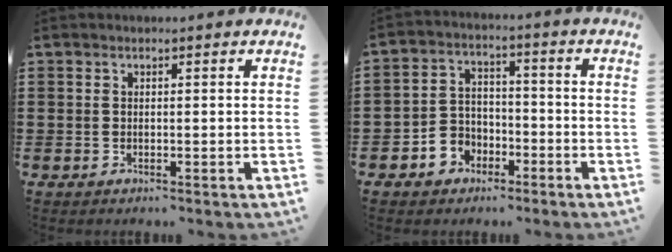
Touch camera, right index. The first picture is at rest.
{"total": 4.6, "force": [-2.6, 3.7, 0.6], "torque": [-0.028, 0.013, -0.051]}